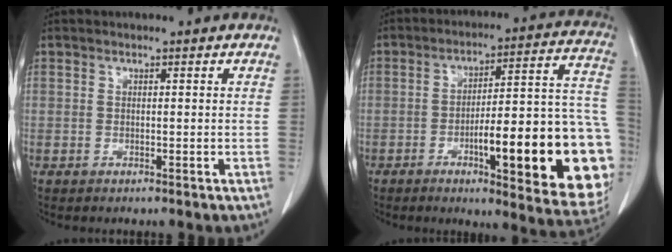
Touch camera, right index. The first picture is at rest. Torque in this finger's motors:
{"motor_torque": [2.14, 0.00, 1.05, 0.21]}